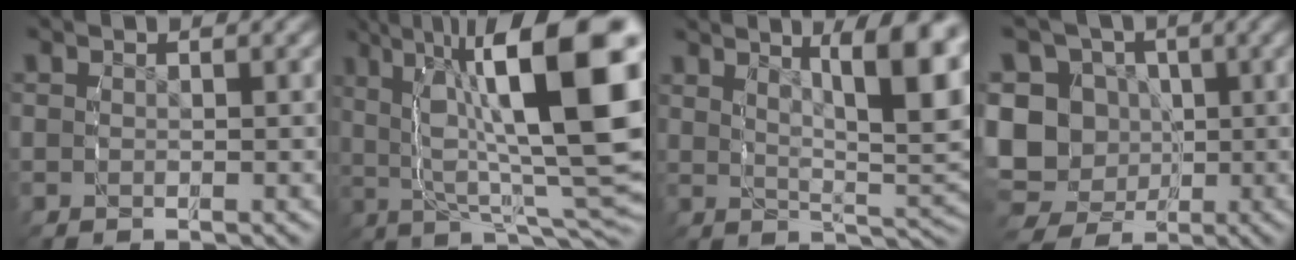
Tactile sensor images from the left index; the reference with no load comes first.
{"total": 15.6, "force": [1.9, 5.9, 14.4], "torque": [-0.188, 0.002, 0.041]}
{"total": 9.5, "force": [3.7, 2.5, 8.4], "torque": [-0.095, 0.000, 0.066]}
{"total": 17.3, "force": [-1.6, 15.8, 6.8], "torque": [-0.173, -0.054, -0.025]}